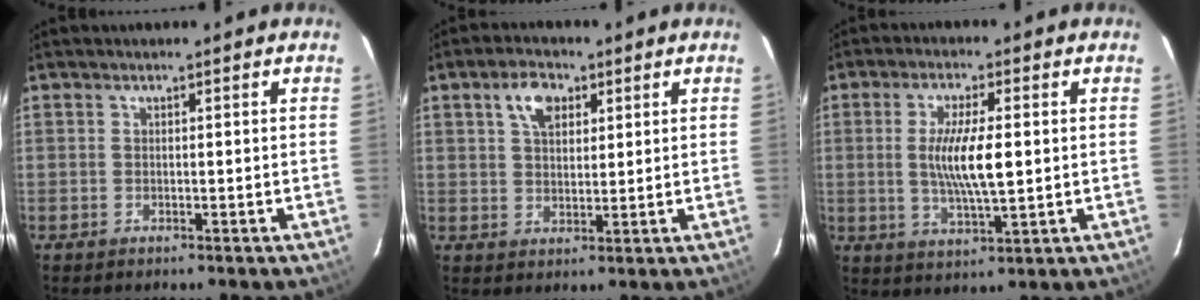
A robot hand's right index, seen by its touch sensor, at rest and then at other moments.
{"total": 5.9, "force": [2.7, 3.5, 3.9], "torque": [-0.069, 0.017, 0.050]}
{"total": 8.9, "force": [0.4, 1.9, 8.7], "torque": [-0.162, -0.006, 0.010]}